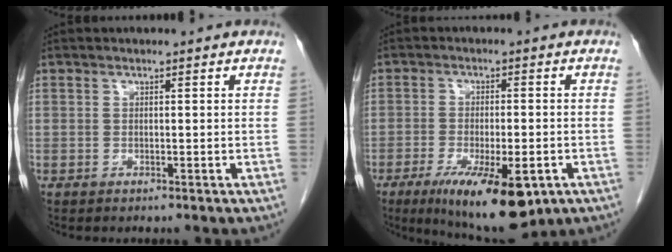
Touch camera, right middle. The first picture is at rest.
{"total": 13.3, "force": [-7.1, 3.7, 10.6], "torque": [-0.154, -0.023, -0.103]}